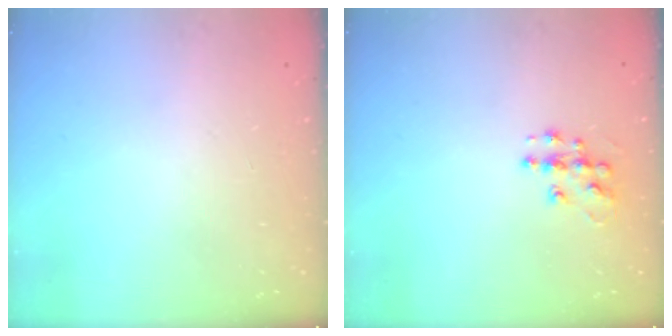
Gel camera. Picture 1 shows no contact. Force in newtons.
{"total": 8.5, "press": 8.5, "slide": 0.5}